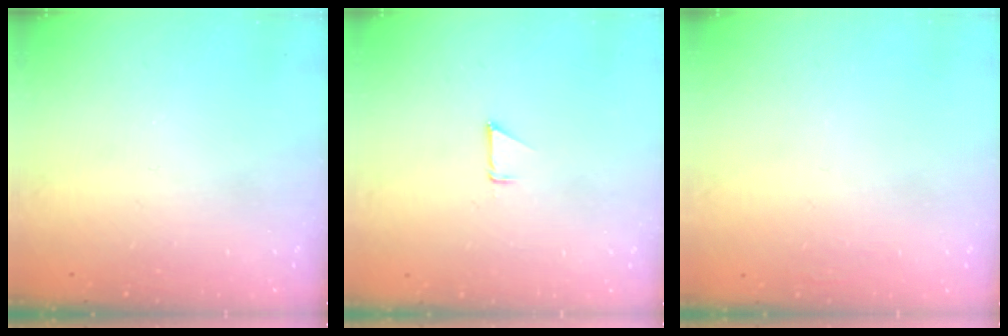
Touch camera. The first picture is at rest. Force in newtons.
{"total": 0.9, "press": 0.9, "slide": 0.1}
{"total": 1.8, "press": 1.7, "slide": 0.4}